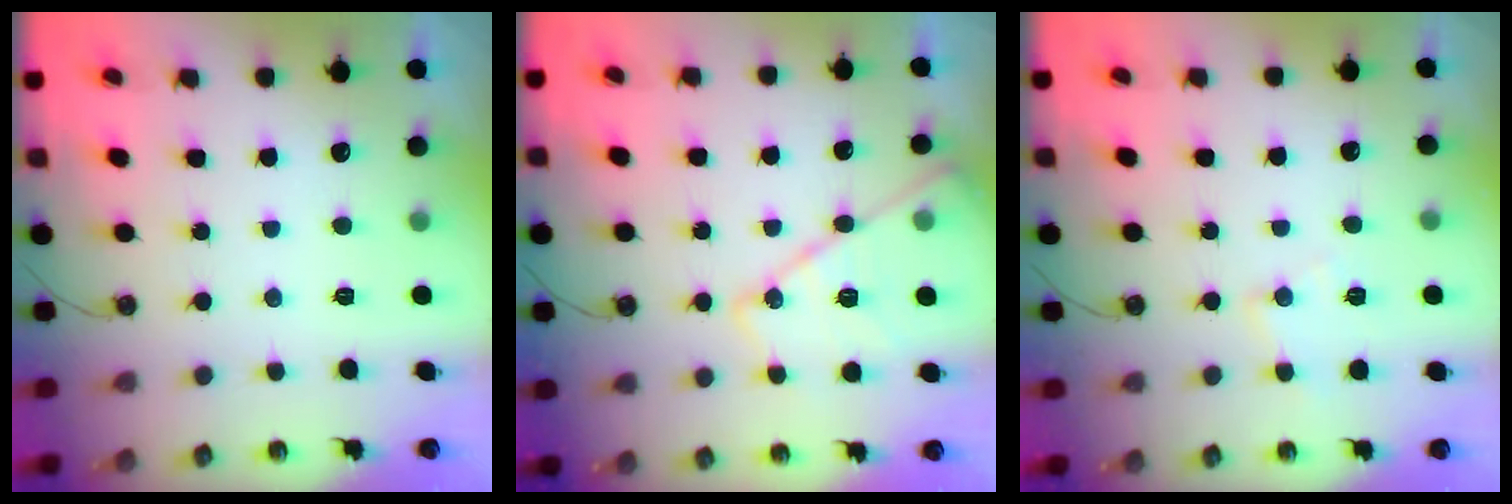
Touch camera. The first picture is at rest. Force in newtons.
{"total": 15.7, "press": 15.7, "slide": 1.3}
{"total": 7.2, "press": 7.2, "slide": 0.5}